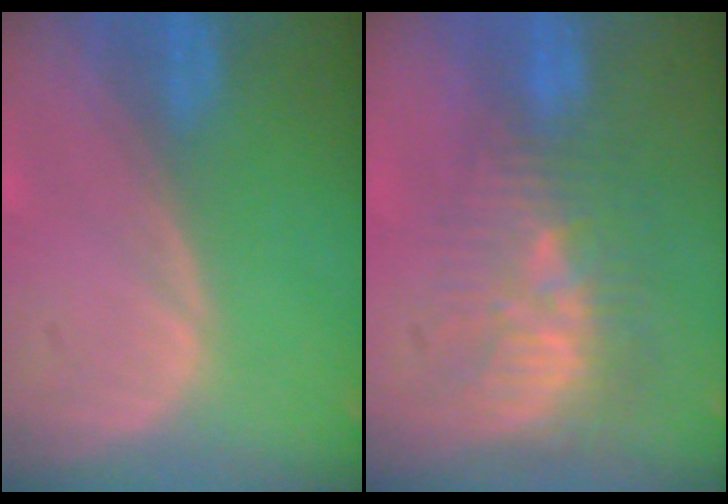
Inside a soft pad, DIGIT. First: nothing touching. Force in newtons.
{"total": 10.2, "press": 8.9, "slide": 4.9}